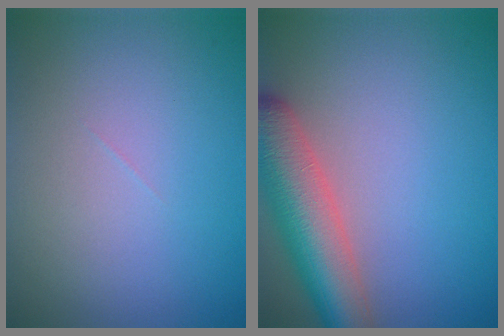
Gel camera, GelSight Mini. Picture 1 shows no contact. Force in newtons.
{"total": 7.2, "press": 7.2, "slide": 0.4}